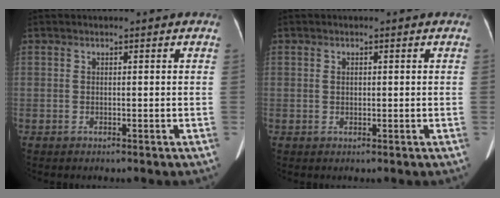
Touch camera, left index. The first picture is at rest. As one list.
[{"total": 1.1, "force": [0.2, 0.7, 0.8], "torque": [-0.020, 0.005, 0.004]}]